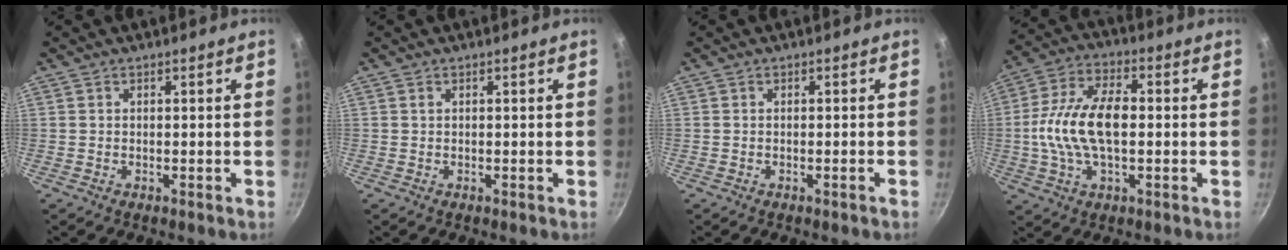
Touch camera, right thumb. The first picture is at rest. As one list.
[{"total": 0.0}, {"total": 0.7, "force": [-0.4, -0.1, 0.6], "torque": [-0.020, 0.006, -0.007]}, {"total": 14.5, "force": [-0.4, 7.6, 12.3], "torque": [-0.231, 0.029, -0.018]}]